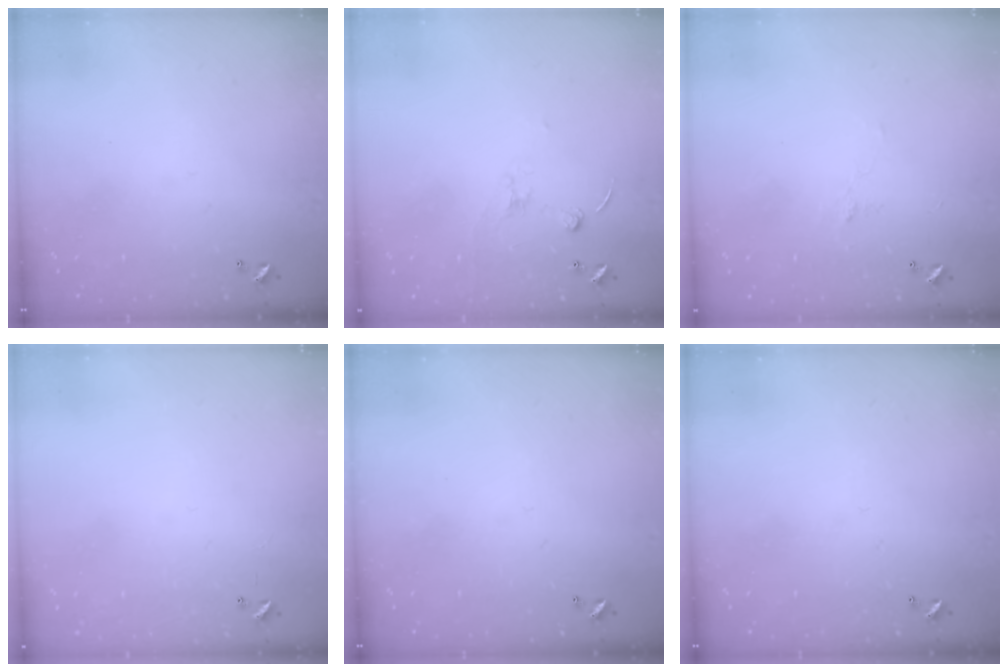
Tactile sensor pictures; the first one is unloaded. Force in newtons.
{"total": 2.3, "press": 2.3, "slide": 0.5}
{"total": 0.5, "press": 0.0, "slide": 0.5}
{"total": 8.7, "press": 8.7, "slide": 0.6}
{"total": 0.0}
{"total": 0.0}